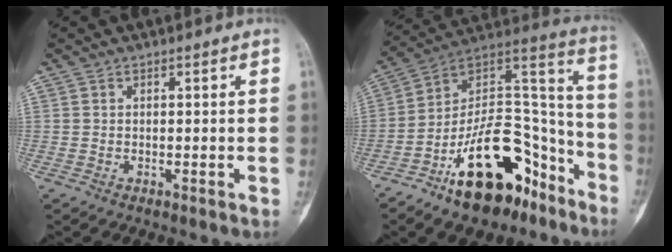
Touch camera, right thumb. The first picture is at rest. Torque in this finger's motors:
{"motor_torque": [3.14, 1.82, 1.35, -1.42, 0.61]}